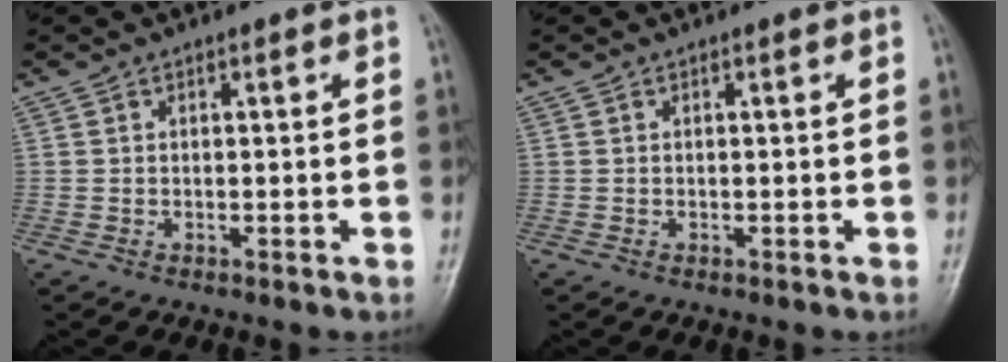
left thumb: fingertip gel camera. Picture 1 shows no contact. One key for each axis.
{"total": 0.0}